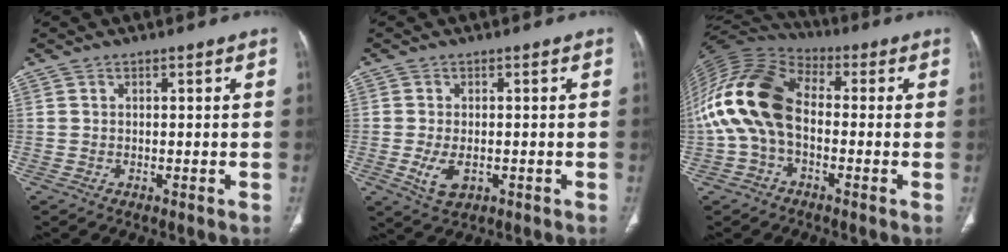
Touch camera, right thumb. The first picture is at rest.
{"total": 4.7, "force": [-1.2, 2.7, 3.7], "torque": [-0.072, -0.006, -0.014]}
{"total": 16.9, "force": [-1.3, 10.5, 13.2], "torque": [-0.272, 0.036, -0.033]}